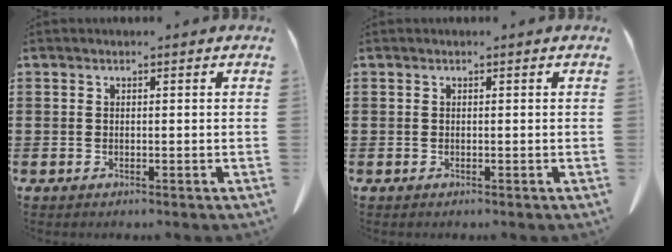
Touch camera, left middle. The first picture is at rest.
{"total": 0.0}